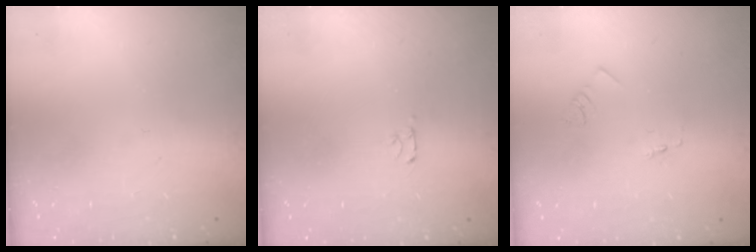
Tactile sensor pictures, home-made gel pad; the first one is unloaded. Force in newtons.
{"total": 2.5, "press": 2.4, "slide": 0.3}
{"total": 1.3, "press": 1.2, "slide": 0.1}